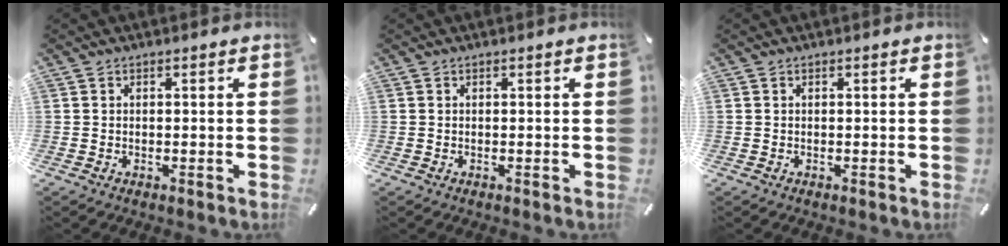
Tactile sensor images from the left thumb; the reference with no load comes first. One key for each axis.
{"total": 0.0}
{"total": 0.0}